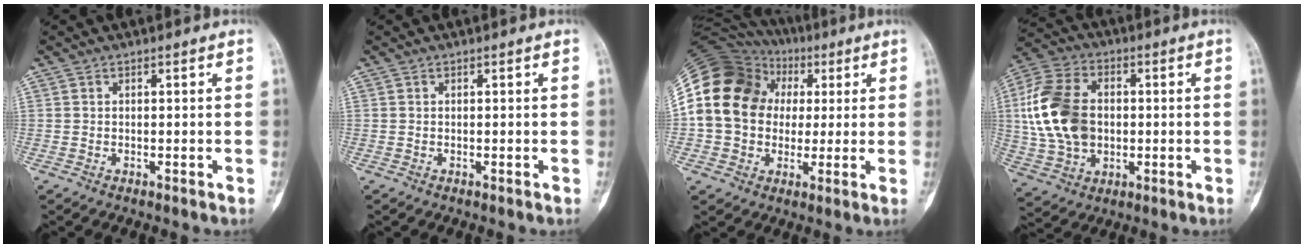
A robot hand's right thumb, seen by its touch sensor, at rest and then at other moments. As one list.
[{"total": 0.0}, {"total": 20.6, "force": [2.5, 17.1, 11.3], "torque": [-0.207, 0.049, 0.047]}, {"total": 17.0, "force": [0.6, 12.0, 12.0], "torque": [-0.226, 0.014, 0.012]}]